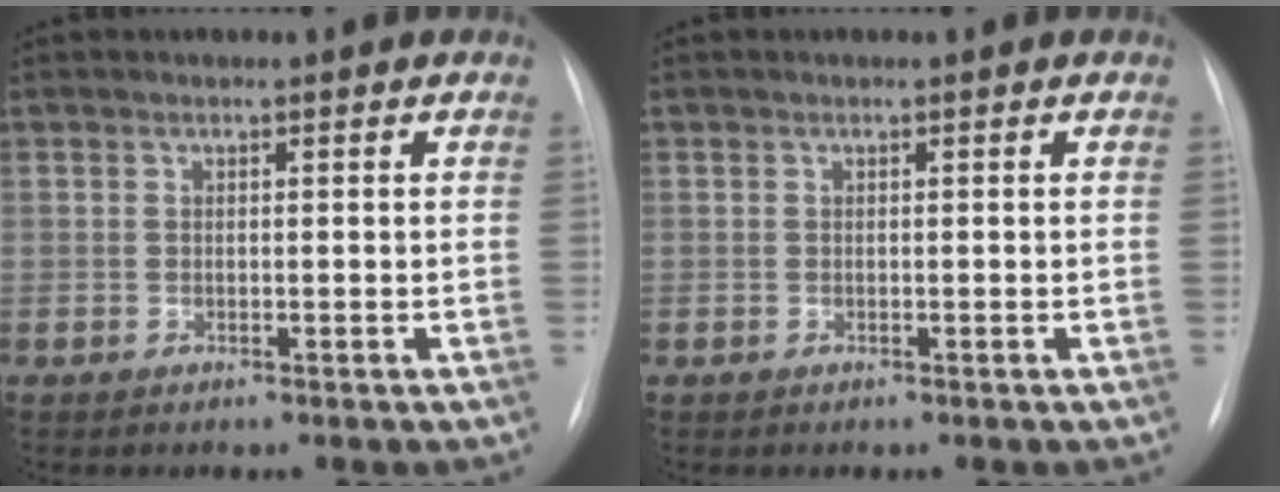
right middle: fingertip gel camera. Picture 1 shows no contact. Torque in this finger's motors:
{"motor_torque": [-0.01, -0.07, 0.07, 0.00]}